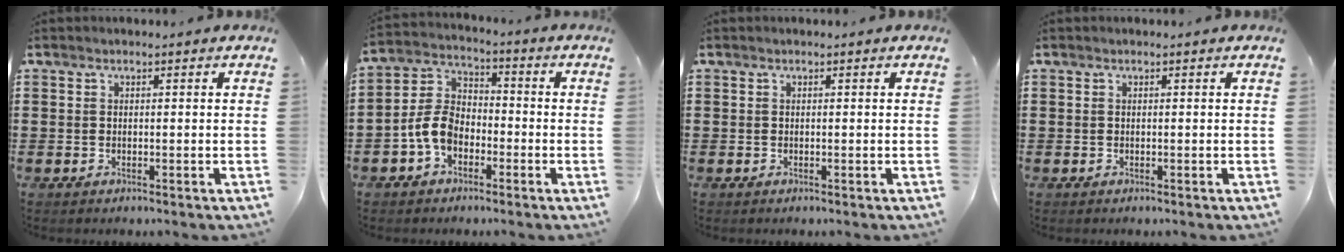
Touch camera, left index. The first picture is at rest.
{"total": 6.9, "force": [-3.1, 4.5, 4.3], "torque": [-0.120, 0.006, -0.070]}
{"total": 0.0}
{"total": 0.0}